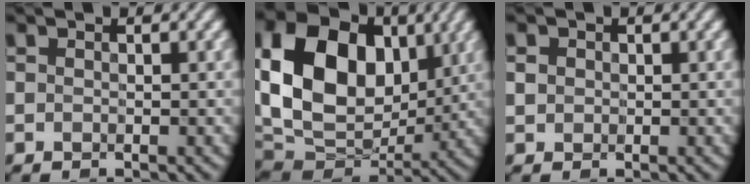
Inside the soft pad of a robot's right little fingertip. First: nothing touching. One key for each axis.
{"total": 14.5, "fx": 2.2, "fy": 10.1, "fz": 10.1, "tx": -0.199, "ty": 0.015, "tz": 0.033}
{"total": 0.9, "fx": 0.0, "fy": 0.9, "fz": 0.1, "tx": -0.007, "ty": -0.001, "tz": 0.004}